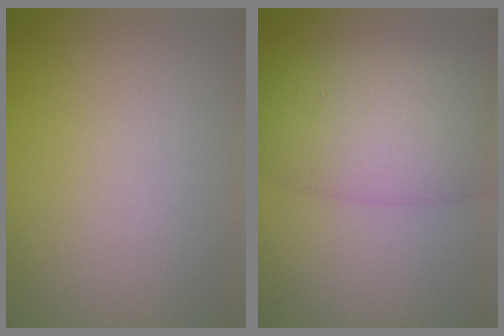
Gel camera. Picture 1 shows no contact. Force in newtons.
{"total": 7.7, "press": 7.6, "slide": 0.6}